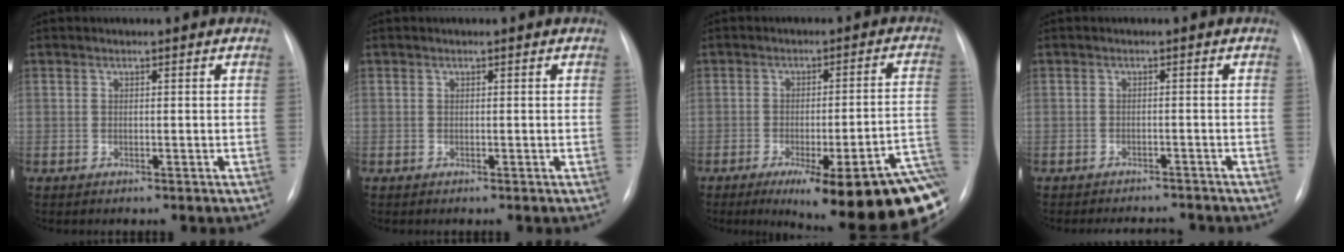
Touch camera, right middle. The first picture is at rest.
{"total": 0.0}
{"total": 23.0, "force": [-14.4, 2.8, 17.8], "torque": [-0.128, -0.002, -0.185]}
{"total": 5.6, "force": [-5.3, 1.4, 1.0], "torque": [-0.009, 0.000, -0.065]}